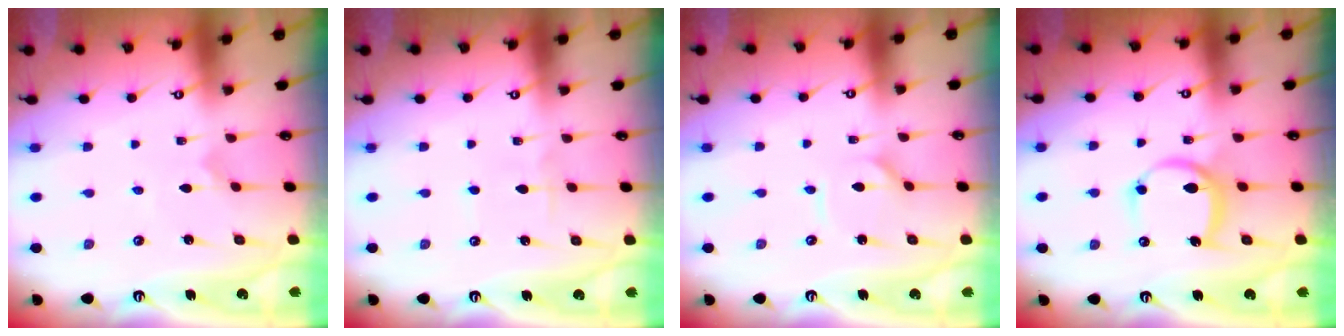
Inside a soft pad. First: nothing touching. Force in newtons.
{"total": 2.4, "press": 2.4, "slide": 0.3}
{"total": 1.8, "press": 1.8, "slide": 0.2}
{"total": 9.9, "press": 9.9, "slide": 0.8}